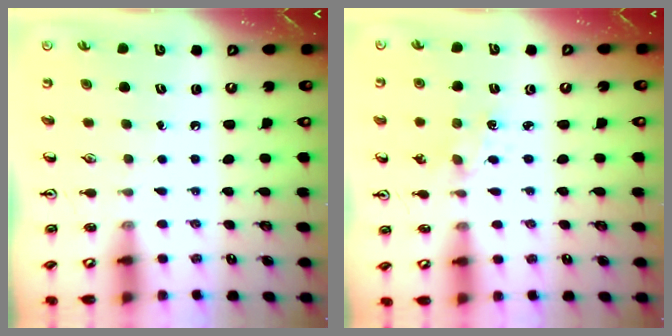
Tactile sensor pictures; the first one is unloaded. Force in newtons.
{"total": 1.2, "press": 1.2, "slide": 0.2}